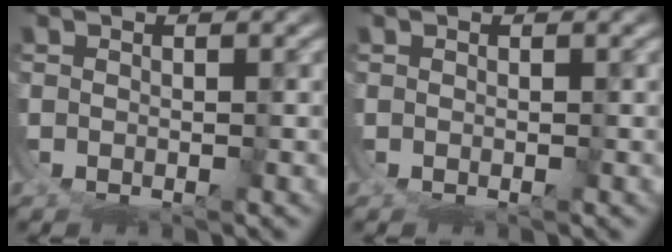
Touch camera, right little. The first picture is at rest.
{"total": 0.0}